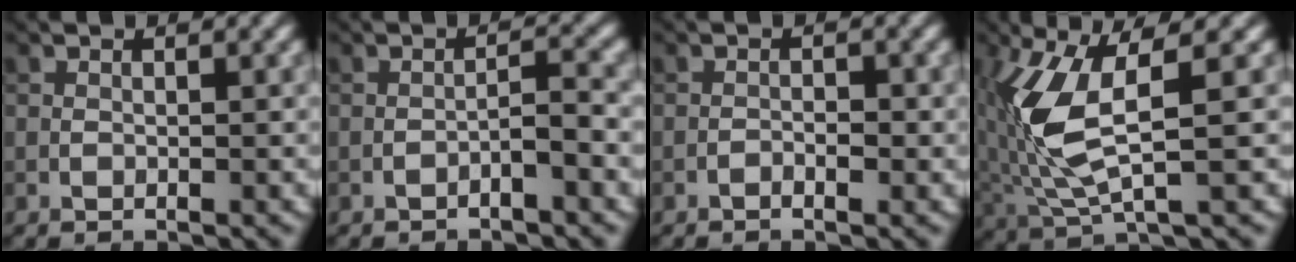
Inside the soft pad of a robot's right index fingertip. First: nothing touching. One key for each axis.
{"total": 1.7, "fx": -1.1, "fy": 0.1, "fz": 1.3, "tx": -0.021, "ty": 0.010, "tz": -0.021}
{"total": 1.2, "fx": -0.6, "fy": 0.5, "fz": 0.8, "tx": -0.011, "ty": 0.002, "tz": -0.012}
{"total": 6.7, "fx": 1.2, "fy": 2.2, "fz": 6.2, "tx": -0.161, "ty": -0.008, "tz": 0.033}